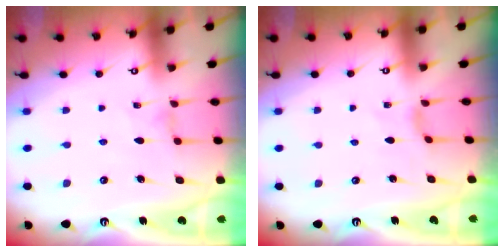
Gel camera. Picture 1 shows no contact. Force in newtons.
{"total": 1.5, "press": 1.4, "slide": 0.4}